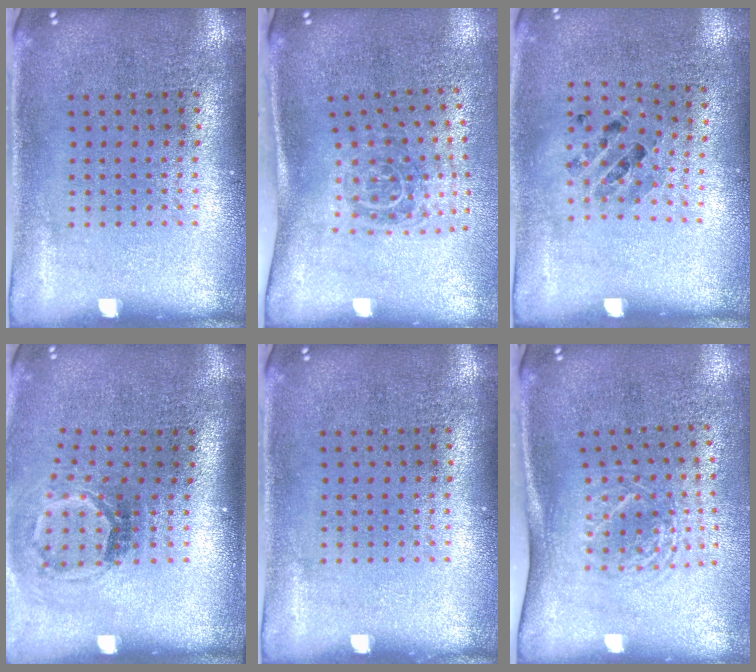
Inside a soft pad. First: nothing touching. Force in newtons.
{"total": 1.8, "press": 1.2, "slide": 1.4}
{"total": 0.9, "press": 0.7, "slide": 0.5}
{"total": 1.9, "press": 1.2, "slide": 1.4}
{"total": 0.0}
{"total": 1.7, "press": 1.3, "slide": 1.2}